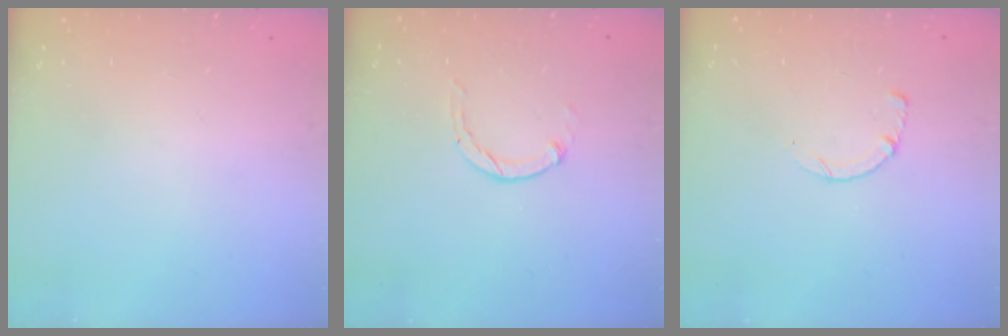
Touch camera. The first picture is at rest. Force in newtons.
{"total": 0.8, "press": 0.7, "slide": 0.2}
{"total": 2.6, "press": 2.5, "slide": 0.3}